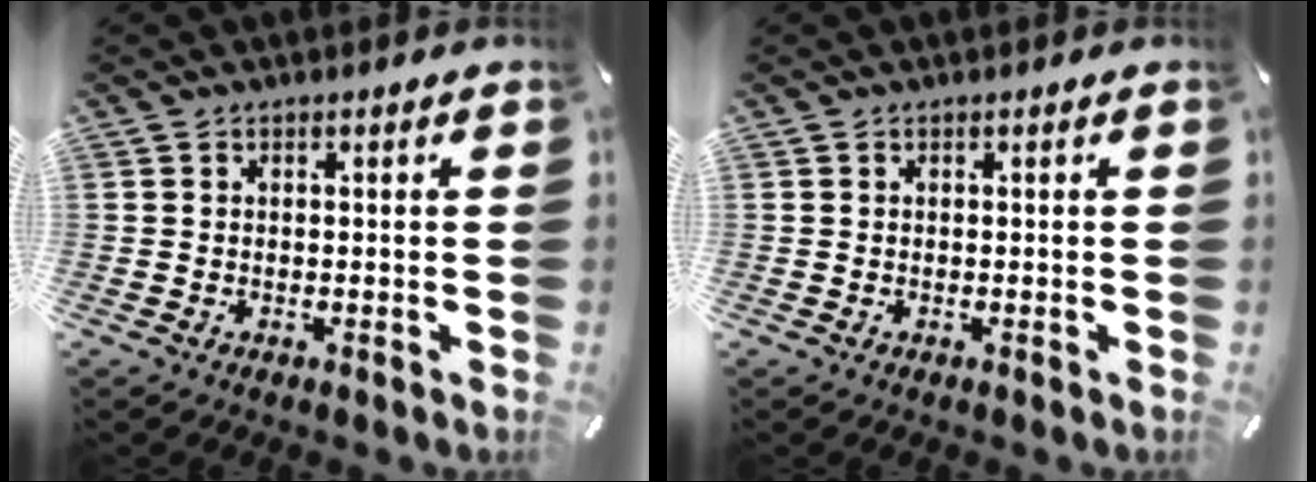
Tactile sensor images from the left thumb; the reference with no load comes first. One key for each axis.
{"total": 0.0}